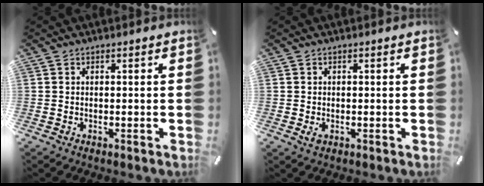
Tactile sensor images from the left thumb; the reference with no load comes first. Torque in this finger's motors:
{"motor_torque": [0.33, 0.71, -0.02, 0.00, -0.01]}